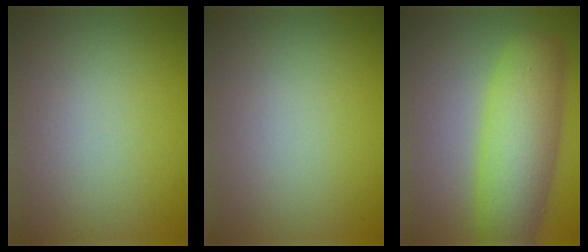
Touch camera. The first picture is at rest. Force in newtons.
{"total": 0.0}
{"total": 7.6, "press": 7.6, "slide": 0.2}